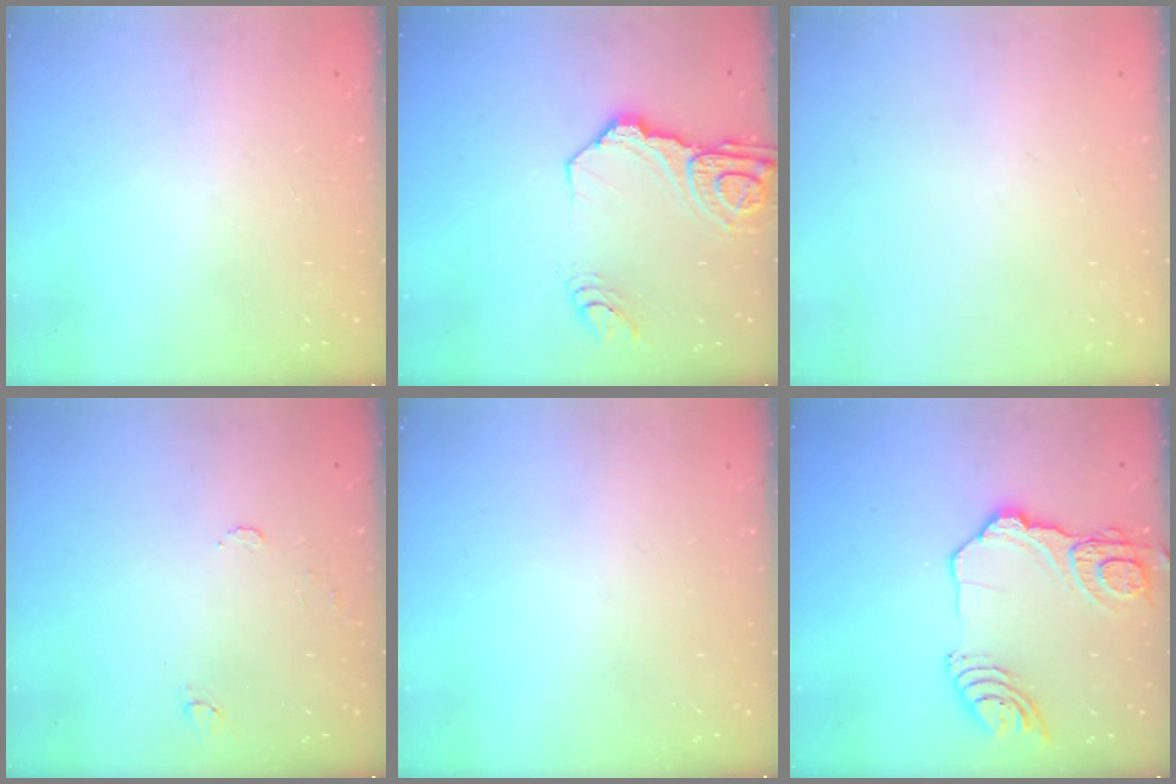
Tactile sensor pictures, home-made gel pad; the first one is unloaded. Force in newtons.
{"total": 13.5, "press": 13.4, "slide": 1.4}
{"total": 0.0}
{"total": 6.1, "press": 6.1, "slide": 0.5}
{"total": 0.0}
{"total": 15.5, "press": 15.4, "slide": 1.8}